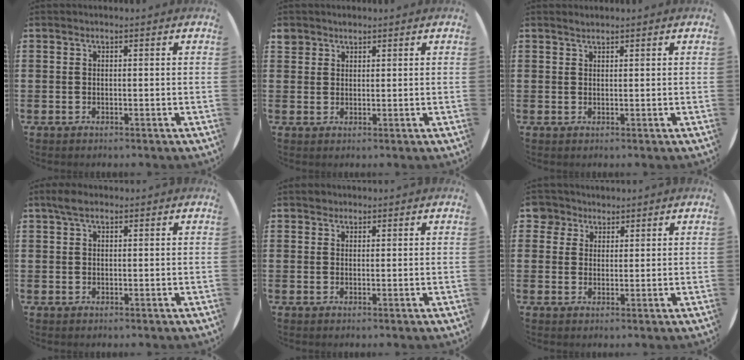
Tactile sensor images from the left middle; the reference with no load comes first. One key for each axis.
{"total": 1.7, "fx": 1.5, "fy": 0.9, "fz": -0.1, "tx": 0.006, "ty": 0.000, "tz": 0.029}
{"total": 0.9, "fx": 0.9, "fy": 0.1, "fz": 0.2, "tx": -0.005, "ty": 0.001, "tz": 0.017}
{"total": 2.3, "fx": 1.4, "fy": 1.1, "fz": 1.4, "tx": -0.022, "ty": 0.004, "tz": 0.024}
{"total": 1.0, "fx": 0.9, "fy": 0.4, "fz": -0.1, "tx": 0.008, "ty": -0.001, "tz": 0.016}
{"total": 3.3, "fx": 2.4, "fy": 2.3, "fz": 0.1, "tx": -0.007, "ty": 0.007, "tz": 0.046}